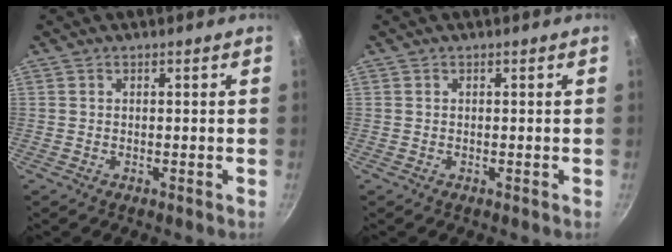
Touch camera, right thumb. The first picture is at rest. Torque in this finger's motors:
{"motor_torque": [-0.11, 0.06, 0.03, 0.01, 0.01]}